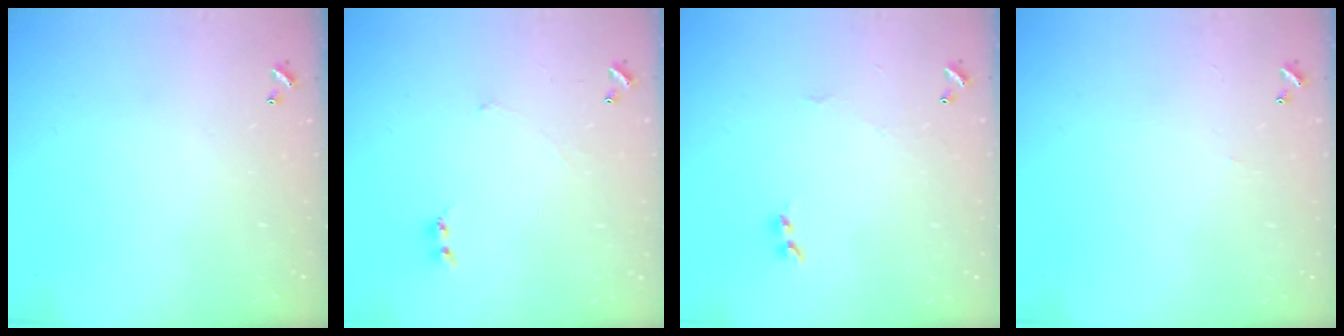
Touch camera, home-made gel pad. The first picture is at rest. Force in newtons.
{"total": 1.6, "press": 1.5, "slide": 0.5}
{"total": 2.1, "press": 2.1, "slide": 0.5}
{"total": 0.5, "press": 0.3, "slide": 0.4}